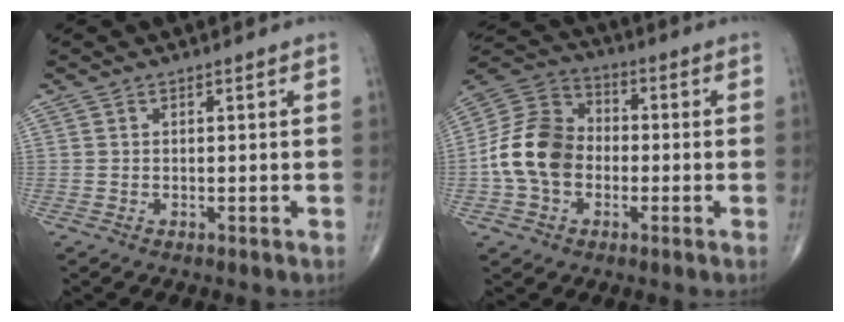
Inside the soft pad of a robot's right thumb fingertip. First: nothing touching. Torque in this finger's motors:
{"motor_torque": [1.57, 2.40, 1.35, -0.42, 0.15]}